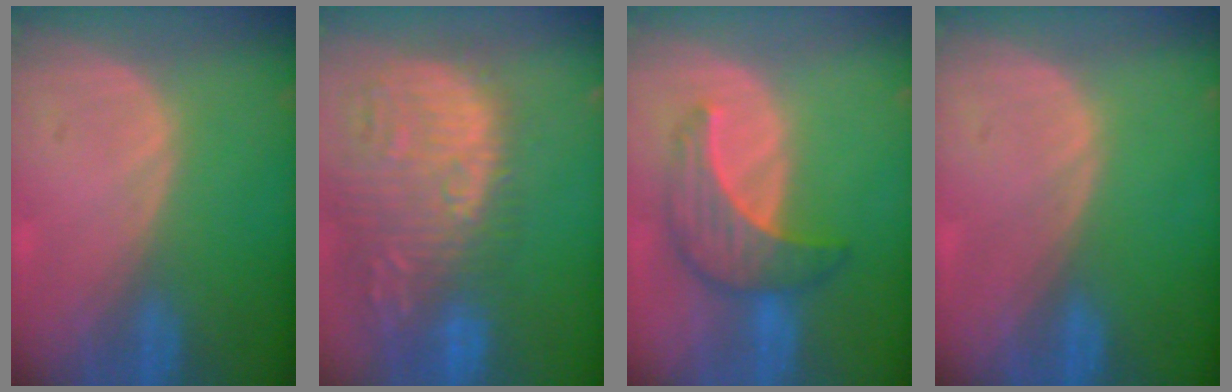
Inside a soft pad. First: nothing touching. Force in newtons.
{"total": 15.7, "press": 13.1, "slide": 8.6}
{"total": 6.9, "press": 6.9, "slide": 0.1}
{"total": 0.0}